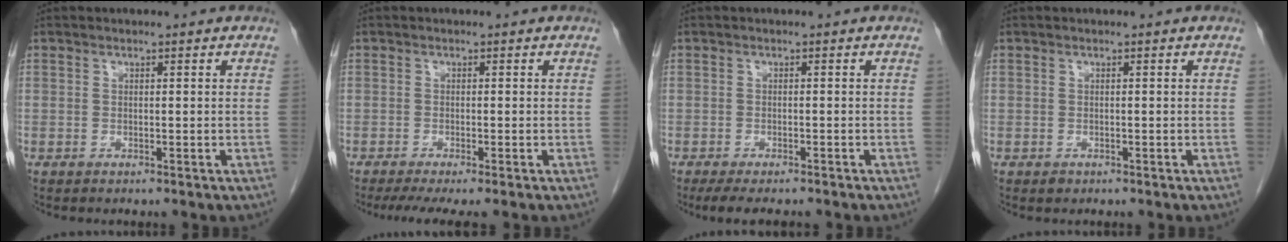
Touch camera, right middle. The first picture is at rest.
{"total": 5.2, "force": [-3.9, 0.3, 3.4], "torque": [-0.052, -0.015, -0.062]}
{"total": 6.5, "force": [-5.3, 1.6, 3.4], "torque": [-0.043, -0.009, -0.076]}
{"total": 0.6, "force": [-0.3, 0.4, 0.2], "torque": [-0.003, 0.001, -0.004]}